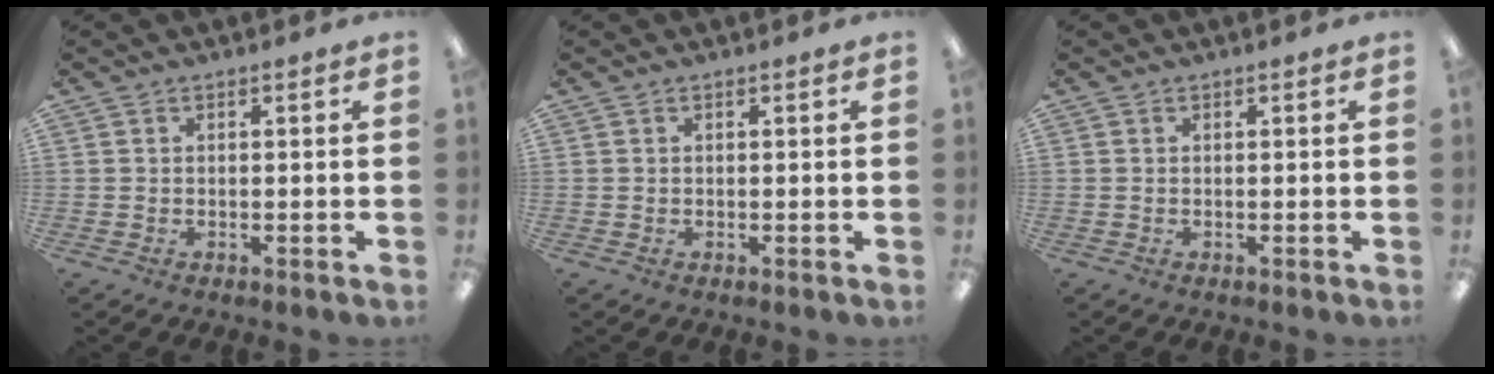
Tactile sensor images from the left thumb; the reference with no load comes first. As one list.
[{"total": 0.0}, {"total": 0.0}]